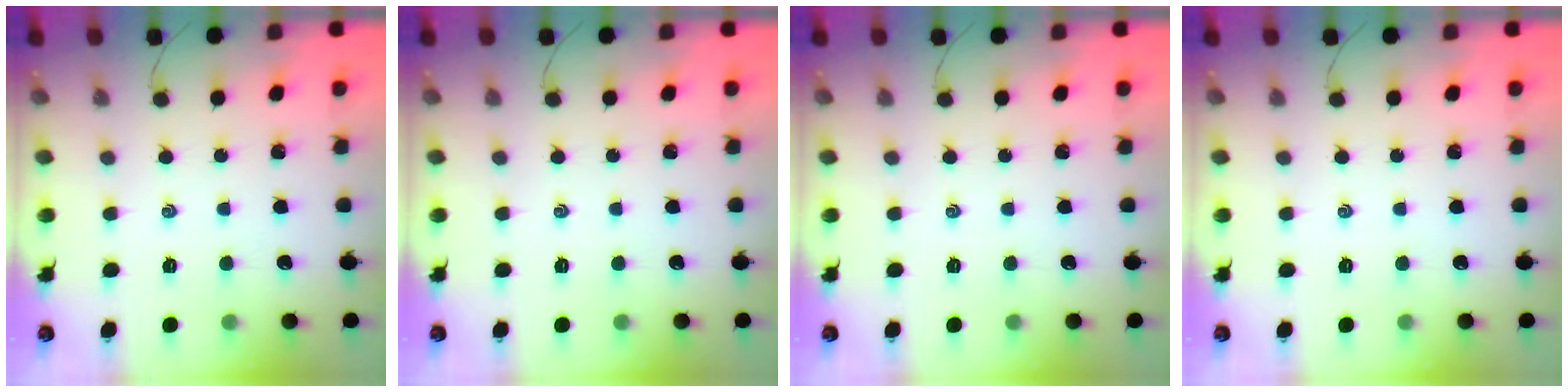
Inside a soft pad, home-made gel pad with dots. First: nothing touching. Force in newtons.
{"total": 0.0}
{"total": 0.0}
{"total": 0.0}